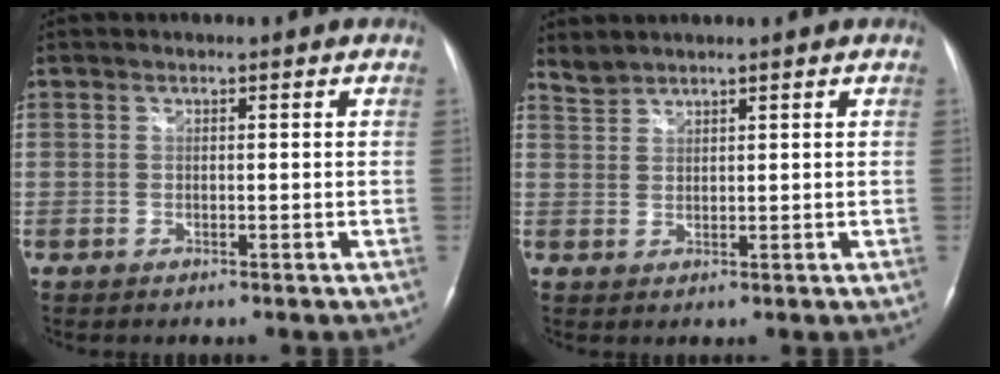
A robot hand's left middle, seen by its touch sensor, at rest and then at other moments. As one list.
[{"total": 2.1, "force": [2.1, 0.0, -0.2], "torque": [-0.005, 0.010, 0.049]}]